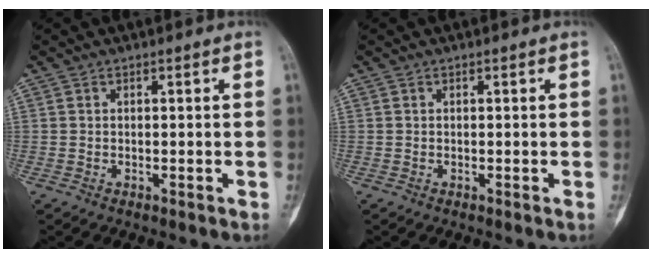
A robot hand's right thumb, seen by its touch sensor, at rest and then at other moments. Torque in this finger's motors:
{"motor_torque": [0.08, -0.30, 0.17, -0.21, -0.04]}